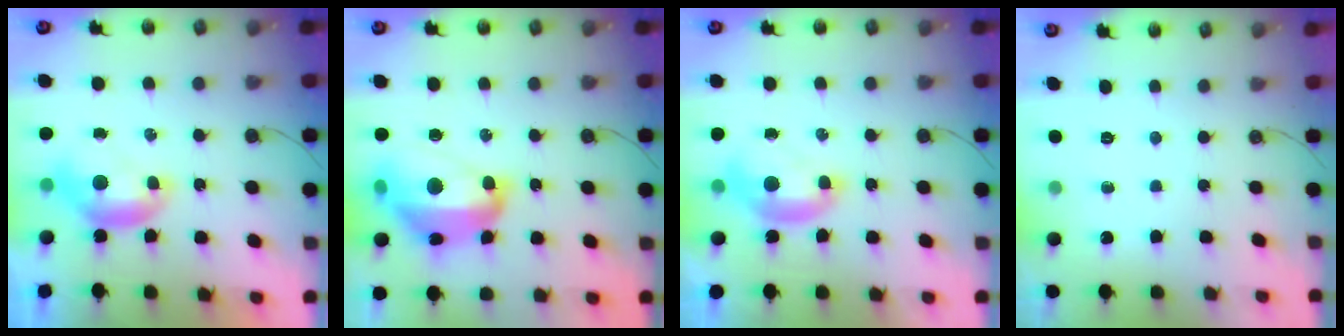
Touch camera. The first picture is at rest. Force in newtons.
{"total": 12.3, "press": 12.2, "slide": 1.5}
{"total": 1.7, "press": 1.6, "slide": 0.6}
{"total": 0.0}